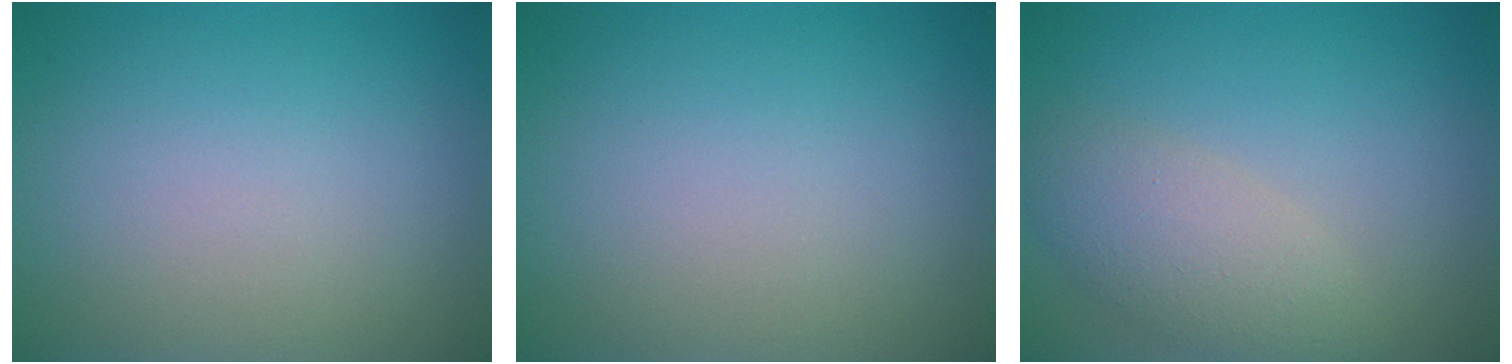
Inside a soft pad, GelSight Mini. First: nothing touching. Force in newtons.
{"total": 0.0}
{"total": 3.7, "press": 3.7, "slide": 0.2}